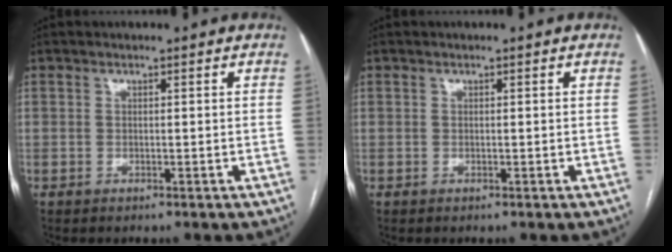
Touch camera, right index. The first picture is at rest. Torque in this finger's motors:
{"motor_torque": [0.00, 0.00, 0.00, 0.00]}